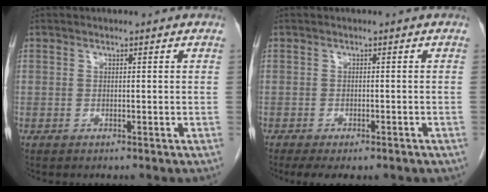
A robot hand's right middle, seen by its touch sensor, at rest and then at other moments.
{"total": 7.3, "force": [-5.4, 2.8, 4.0], "torque": [-0.050, -0.005, -0.067]}